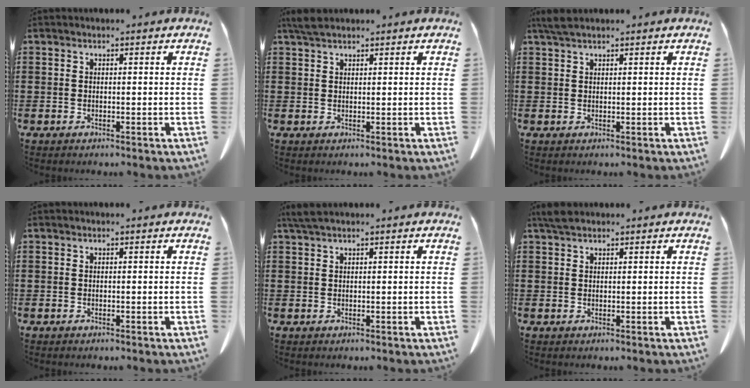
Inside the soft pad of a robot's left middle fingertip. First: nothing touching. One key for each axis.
{"total": 2.1, "fx": 1.6, "fy": 0.6, "fz": 1.3, "tx": -0.030, "ty": 0.002, "tz": 0.031}
{"total": 1.9, "fx": 1.4, "fy": 0.4, "fz": 1.3, "tx": -0.029, "ty": 0.001, "tz": 0.026}
{"total": 0.0}
{"total": 1.7, "fx": 1.2, "fy": 0.2, "fz": 1.2, "tx": -0.028, "ty": -0.001, "tz": 0.023}
{"total": 2.1, "fx": 1.6, "fy": 0.9, "fz": 1.0, "tx": -0.026, "ty": 0.004, "tz": 0.031}